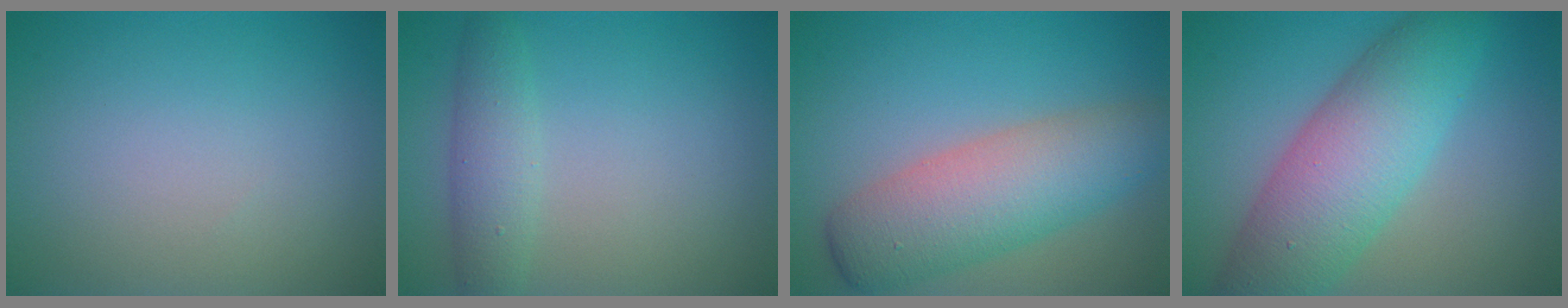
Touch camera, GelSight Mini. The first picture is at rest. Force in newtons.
{"total": 2.8, "press": 2.8, "slide": 0.0}
{"total": 7.2, "press": 7.2, "slide": 0.2}
{"total": 8.9, "press": 8.9, "slide": 0.2}